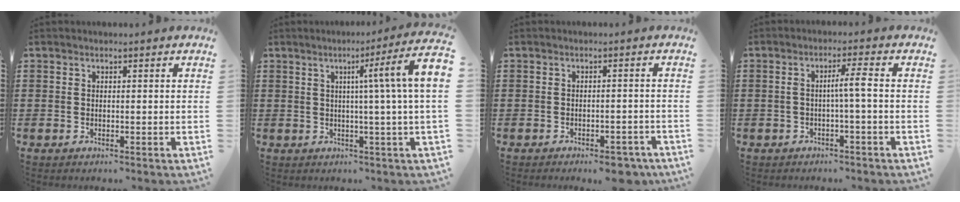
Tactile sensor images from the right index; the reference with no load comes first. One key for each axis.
{"total": 8.2, "fx": 1.5, "fy": -1.0, "fz": 8.0, "tx": -0.133, "ty": -0.011, "tz": 0.017}
{"total": 2.8, "fx": -2.5, "fy": 0.4, "fz": 1.2, "tx": -0.019, "ty": 0.003, "tz": -0.047}
{"total": 3.3, "fx": -0.4, "fy": -0.2, "fz": 3.2, "tx": -0.060, "ty": 0.000, "tz": -0.013}